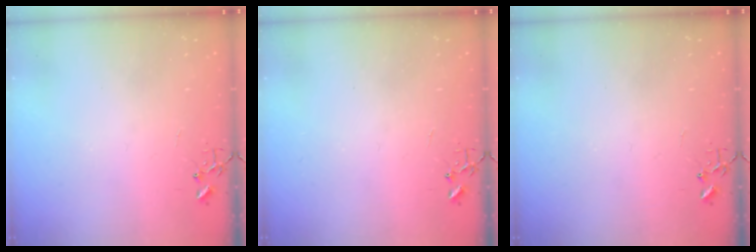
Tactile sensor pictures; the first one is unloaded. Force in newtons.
{"total": 0.0}
{"total": 0.0}